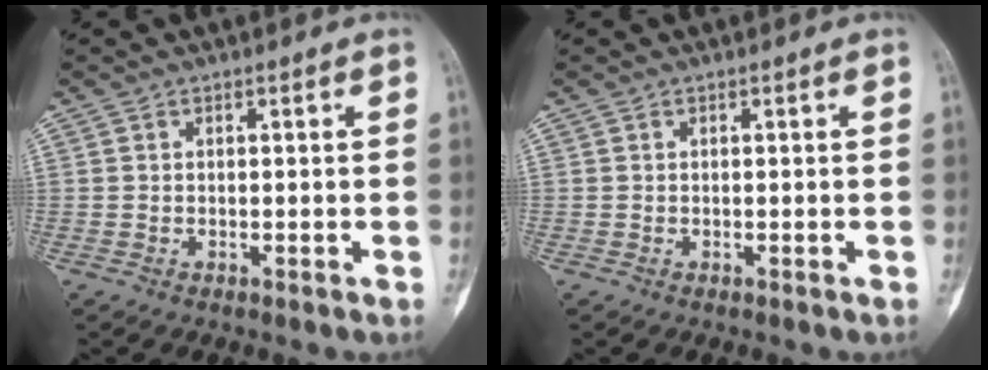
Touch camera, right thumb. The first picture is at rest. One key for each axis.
{"total": 0.0}